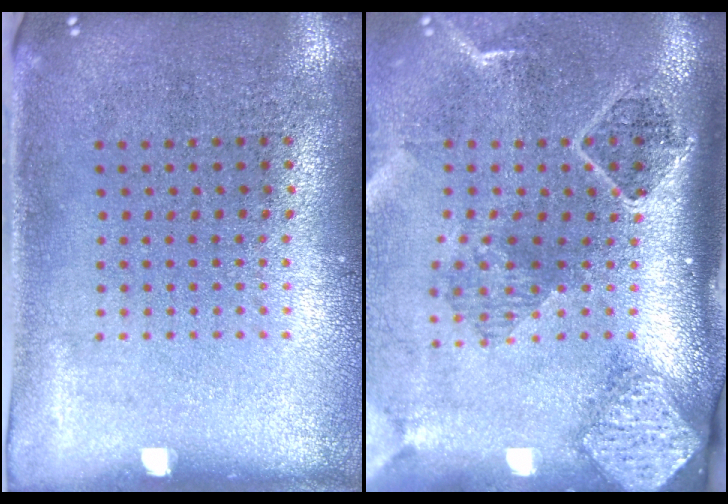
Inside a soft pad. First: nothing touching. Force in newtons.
{"total": 2.7, "press": 1.9, "slide": 2.0}